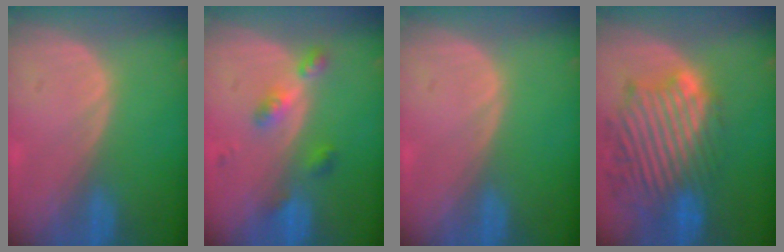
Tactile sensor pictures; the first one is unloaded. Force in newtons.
{"total": 4.7, "press": 4.2, "slide": 2.1}
{"total": 0.0}
{"total": 13.3, "press": 11.7, "slide": 6.3}